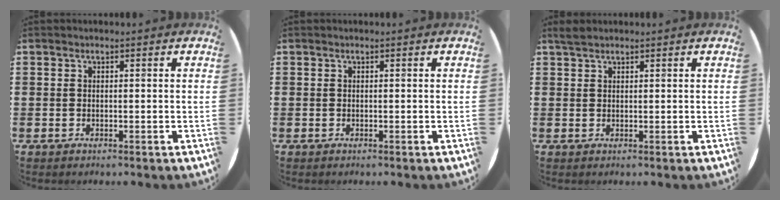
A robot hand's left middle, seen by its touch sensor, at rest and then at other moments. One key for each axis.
{"total": 0.0}
{"total": 1.4, "fx": 1.3, "fy": 0.2, "fz": 0.4, "tx": -0.011, "ty": 0.002, "tz": 0.024}